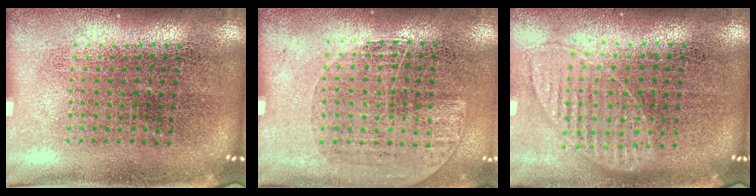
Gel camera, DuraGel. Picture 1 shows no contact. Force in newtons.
{"total": 1.1, "press": 1.0, "slide": 0.6}
{"total": 0.9, "press": 0.9, "slide": 0.1}